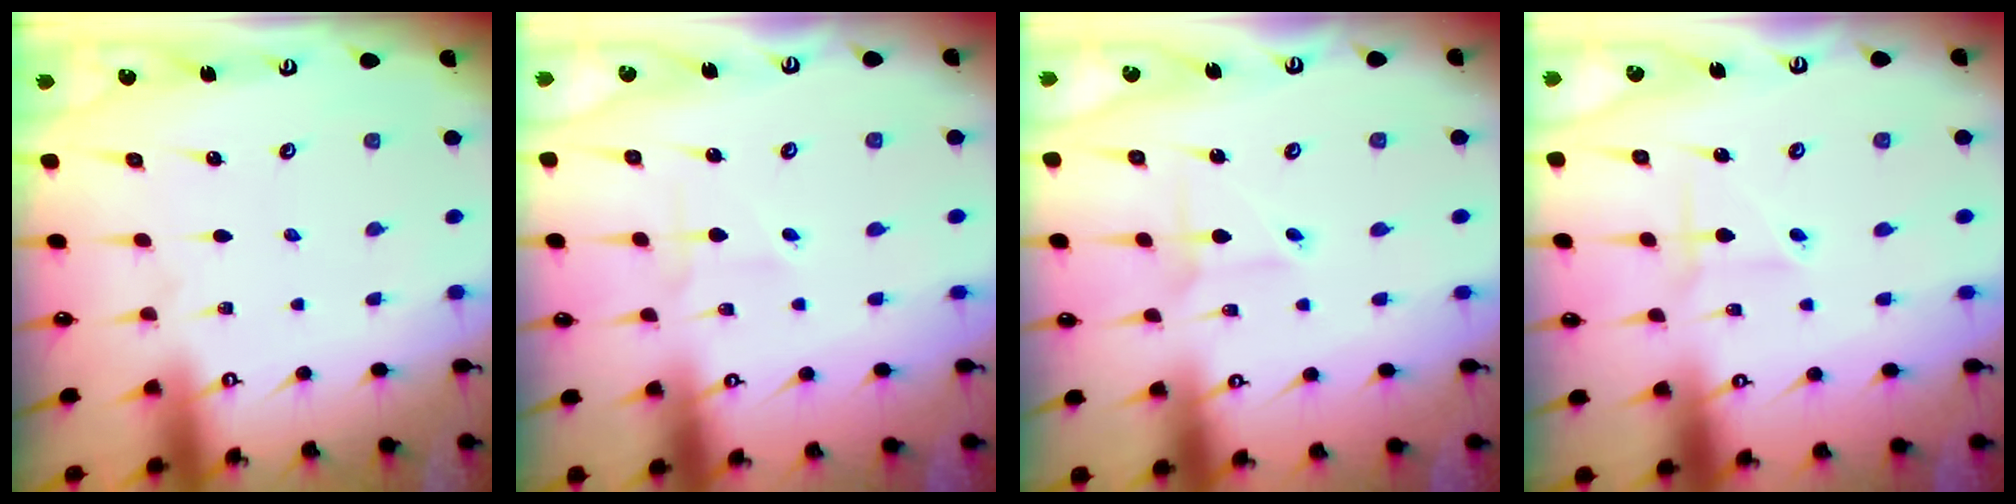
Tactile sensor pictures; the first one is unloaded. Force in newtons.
{"total": 1.9, "press": 1.9, "slide": 0.2}
{"total": 1.8, "press": 1.8, "slide": 0.2}
{"total": 1.8, "press": 1.7, "slide": 0.7}